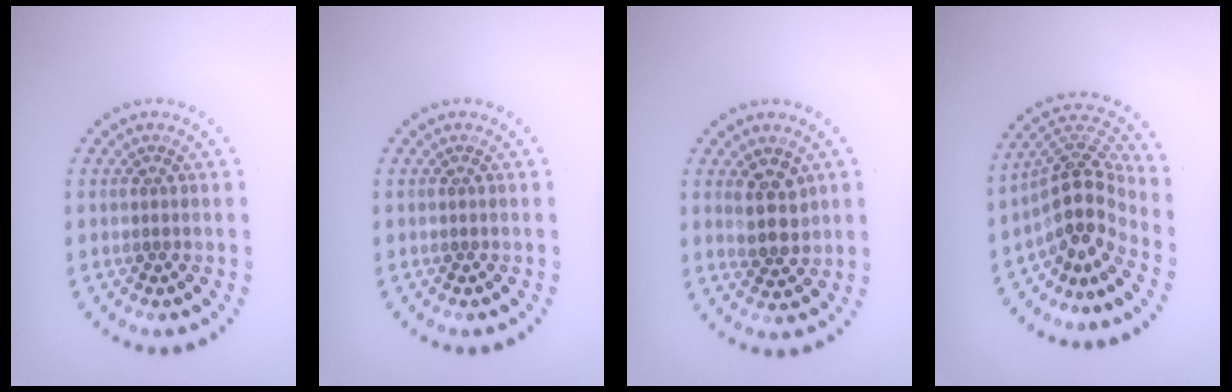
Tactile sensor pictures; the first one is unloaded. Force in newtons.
{"total": 0.0}
{"total": 2.8, "press": 2.7, "slide": 0.8}
{"total": 4.5, "press": 3.3, "slide": 3.0}